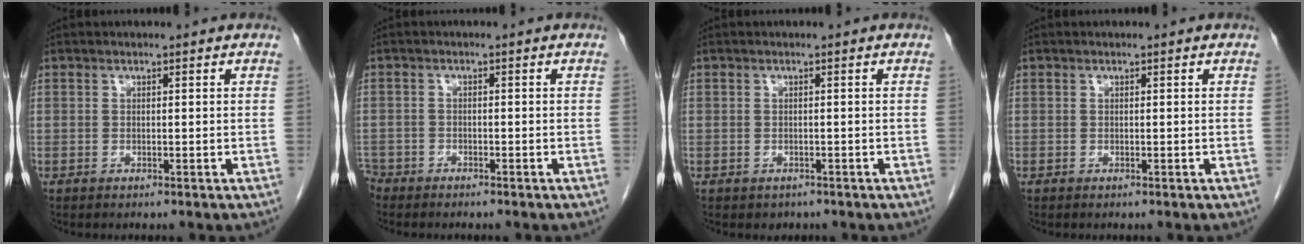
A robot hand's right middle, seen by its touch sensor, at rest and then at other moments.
{"total": 3.2, "force": [-2.8, 1.5, 0.3], "torque": [-0.008, 0.000, -0.054]}
{"total": 1.1, "force": [-0.8, 0.8, 0.2], "torque": [-0.007, 0.001, -0.006]}
{"total": 0.0}